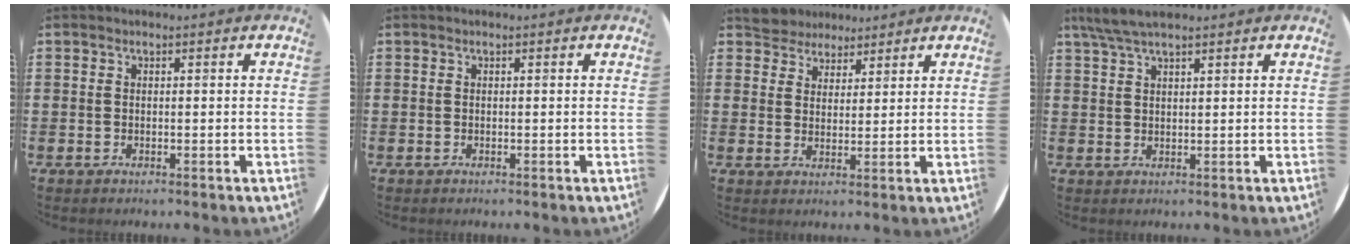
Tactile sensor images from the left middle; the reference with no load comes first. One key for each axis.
{"total": 0.0}
{"total": 4.4, "fx": 4.0, "fy": 1.7, "fz": -0.6, "tx": -0.005, "ty": -0.007, "tz": 0.076}
{"total": 3.9, "fx": 3.1, "fy": 0.6, "fz": 2.3, "tx": -0.051, "ty": 0.003, "tz": 0.057}